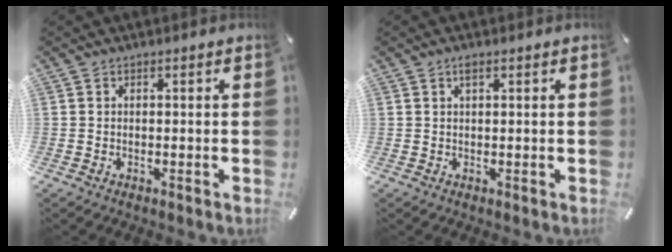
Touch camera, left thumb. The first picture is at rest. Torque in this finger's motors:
{"motor_torque": [0.39, 0.36, -0.17, -0.10, 0.07]}